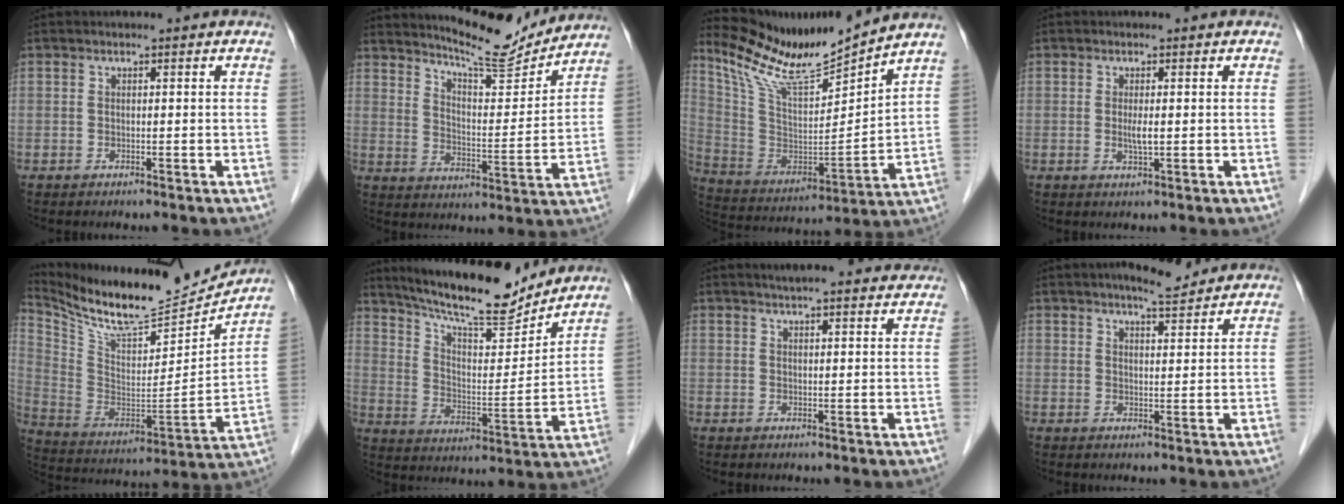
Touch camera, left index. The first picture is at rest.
{"total": 12.1, "force": [11.6, 0.9, 3.0], "torque": [-0.054, -0.017, 0.177]}
{"total": 14.6, "force": [13.6, -0.2, 5.2], "torque": [-0.109, -0.014, 0.254]}
{"total": 1.8, "force": [0.0, 0.2, 1.8], "torque": [-0.040, -0.004, 0.001]}
{"total": 20.1, "force": [18.8, 2.6, 6.6], "torque": [-0.142, -0.043, 0.312]}
{"total": 16.4, "force": [14.9, 2.3, 6.5], "torque": [-0.118, -0.008, 0.238]}
{"total": 10.4, "force": [9.4, 1.4, 4.2], "torque": [-0.049, 0.014, 0.107]}
{"total": 5.1, "force": [4.5, 0.8, 2.2], "torque": [-0.037, 0.006, 0.069]}